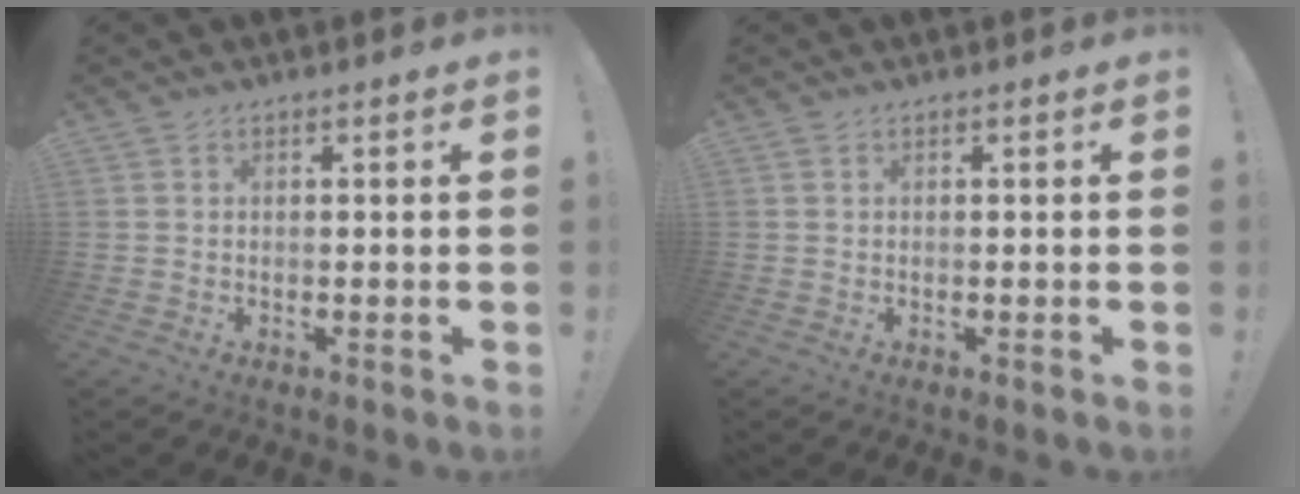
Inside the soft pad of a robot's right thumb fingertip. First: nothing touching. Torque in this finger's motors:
{"motor_torque": [0.09, 0.04, -0.01, -0.08, -0.07]}